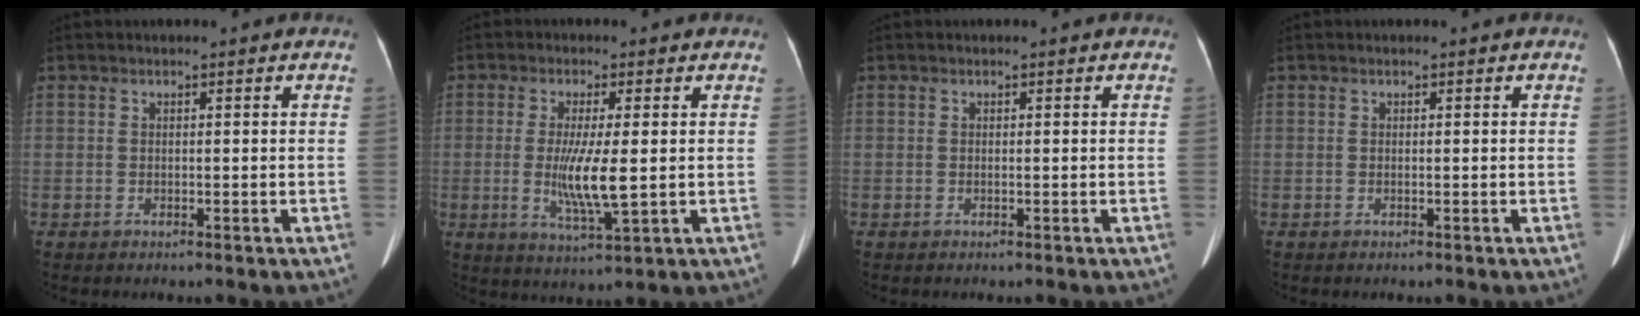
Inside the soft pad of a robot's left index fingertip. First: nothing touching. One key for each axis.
{"total": 7.3, "fx": -0.3, "fy": 0.8, "fz": 7.2, "tx": -0.145, "ty": -0.019, "tz": -0.006}
{"total": 0.0}
{"total": 0.0}